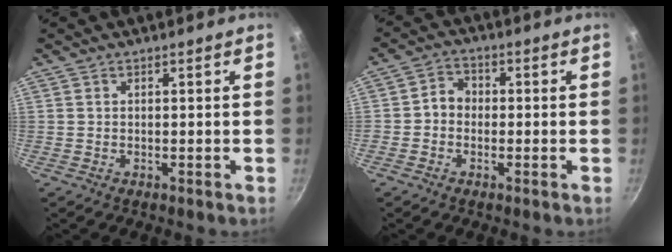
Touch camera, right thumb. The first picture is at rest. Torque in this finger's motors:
{"motor_torque": [0.82, 0.23, 0.41, 0.10, 0.02]}